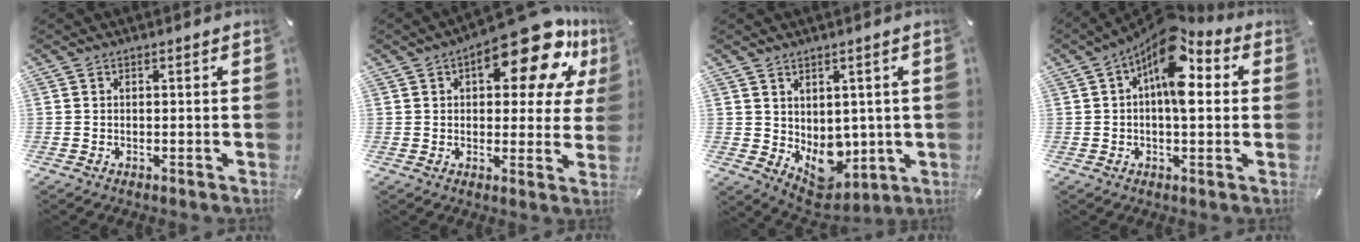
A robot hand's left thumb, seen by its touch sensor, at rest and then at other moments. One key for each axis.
{"total": 18.3, "fx": 9.5, "fy": 7.6, "fz": 13.7, "tx": -0.178, "ty": -0.052, "tz": 0.150}
{"total": 8.9, "fx": -1.2, "fy": 7.5, "fz": 4.6, "tx": -0.043, "ty": -0.025, "tz": -0.012}
{"total": 12.8, "fx": 4.3, "fy": 6.1, "fz": 10.4, "tx": -0.148, "ty": -0.032, "tz": 0.075}